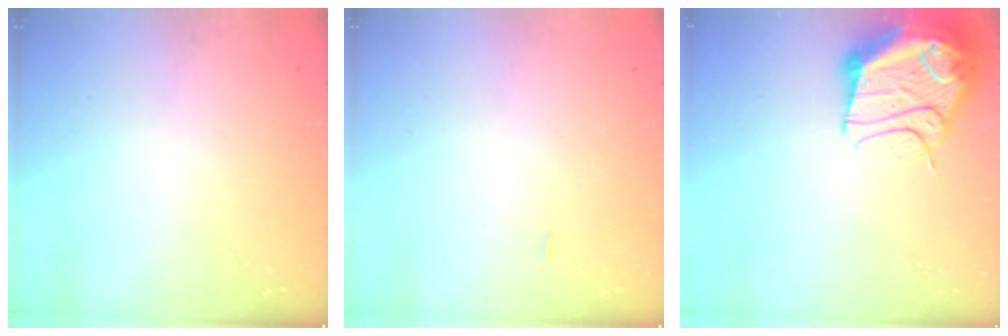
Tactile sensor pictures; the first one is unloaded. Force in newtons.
{"total": 12.5, "press": 4.6, "slide": 11.7}
{"total": 17.5, "press": 17.4, "slide": 1.9}